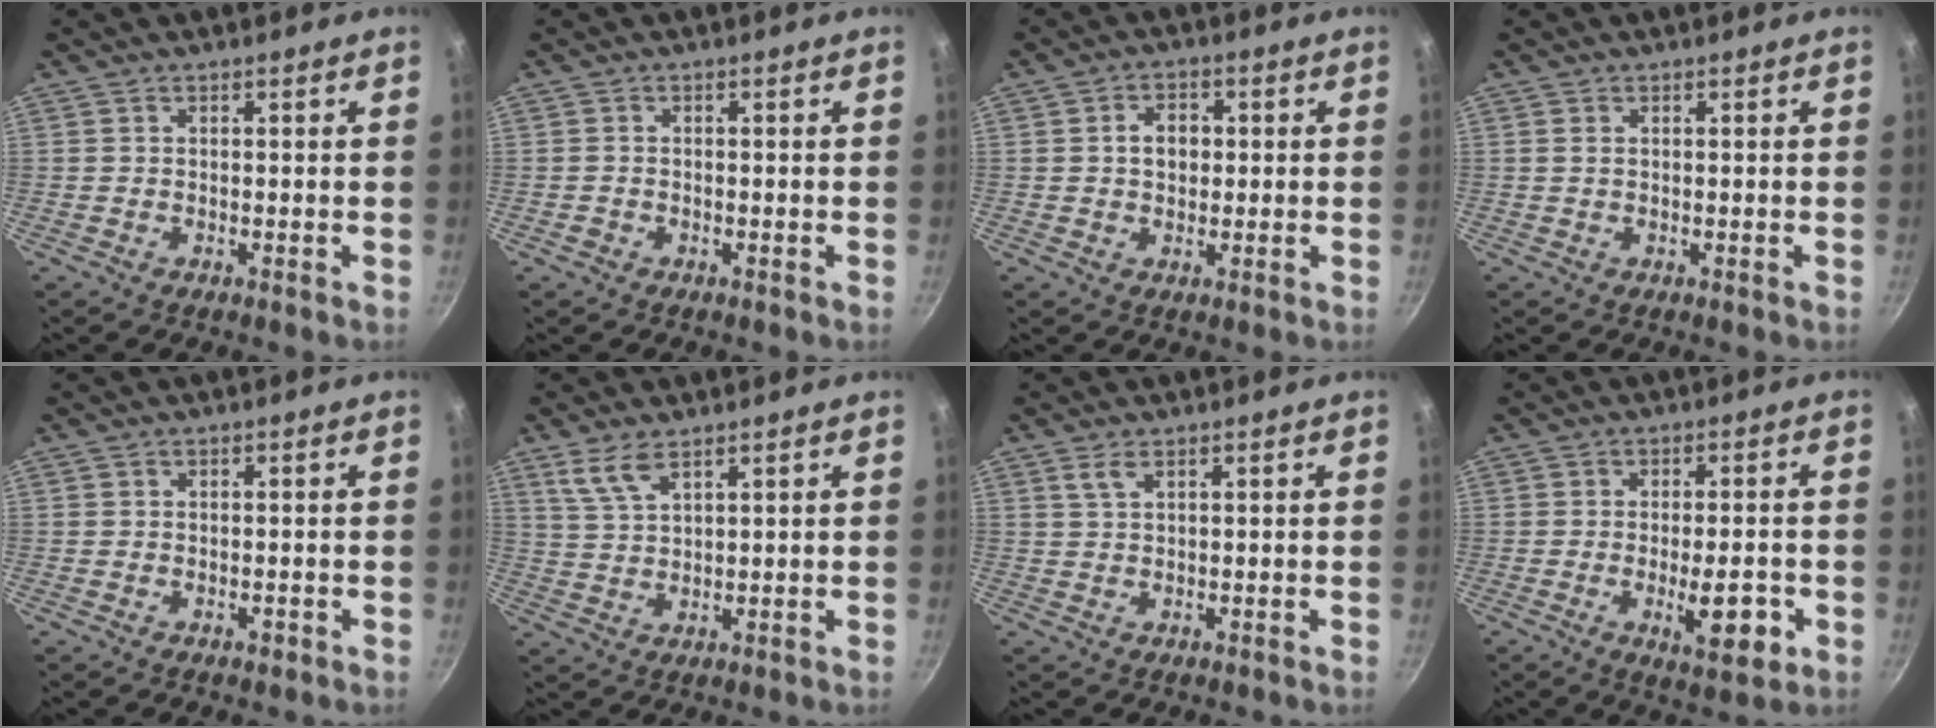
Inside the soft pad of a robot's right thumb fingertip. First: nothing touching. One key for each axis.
{"total": 0.9, "fx": -0.6, "fy": 0.7, "fz": 0.3, "tx": -0.008, "ty": 0.006, "tz": -0.009}
{"total": 4.7, "fx": 0.5, "fy": 3.6, "fz": 3.0, "tx": -0.026, "ty": 0.010, "tz": 0.004}
{"total": 0.6, "fx": 0.2, "fy": 0.4, "fz": 0.4, "tx": -0.010, "ty": 0.001, "tz": 0.004}
{"total": 1.1, "fx": -0.5, "fy": 0.8, "fz": 0.5, "tx": -0.005, "ty": 0.002, "tz": -0.005}
{"total": 5.4, "fx": 3.6, "fy": 1.9, "fz": 3.5, "tx": -0.070, "ty": -0.016, "tz": 0.080}
{"total": 2.1, "fx": 1.2, "fy": 0.6, "fz": 1.6, "tx": -0.033, "ty": -0.002, "tz": 0.028}
{"total": 8.6, "fx": -2.5, "fy": 3.2, "fz": 7.6, "tx": -0.087, "ty": 0.002, "tz": -0.029}